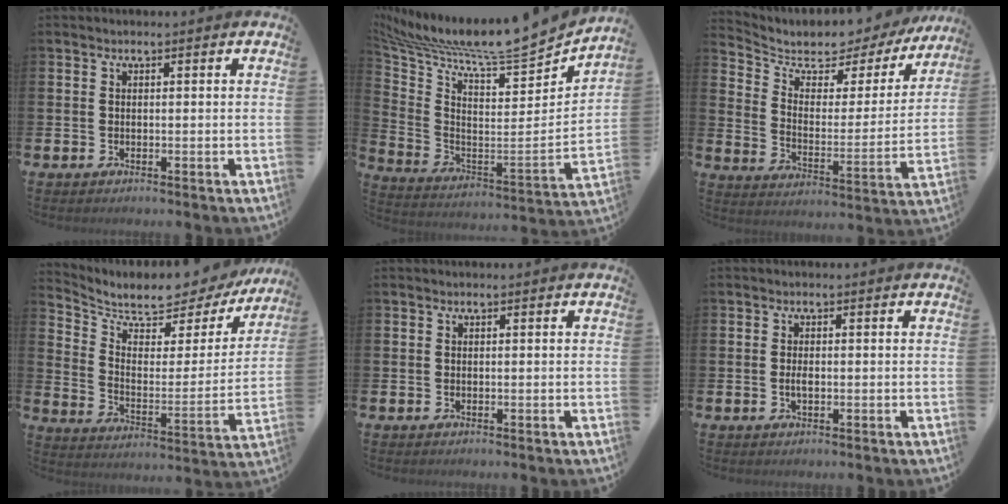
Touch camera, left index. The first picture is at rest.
{"total": 9.5, "force": [8.9, 0.9, 3.2], "torque": [-0.094, -0.086, 0.142]}
{"total": 5.4, "force": [4.4, 2.6, 1.5], "torque": [-0.065, -0.034, 0.069]}
{"total": 7.2, "force": [6.4, 2.5, 2.0], "torque": [-0.075, -0.054, 0.106]}
{"total": 0.0}
{"total": 1.5, "force": [-0.2, 0.6, 1.4], "torque": [-0.025, 0.002, -0.006]}